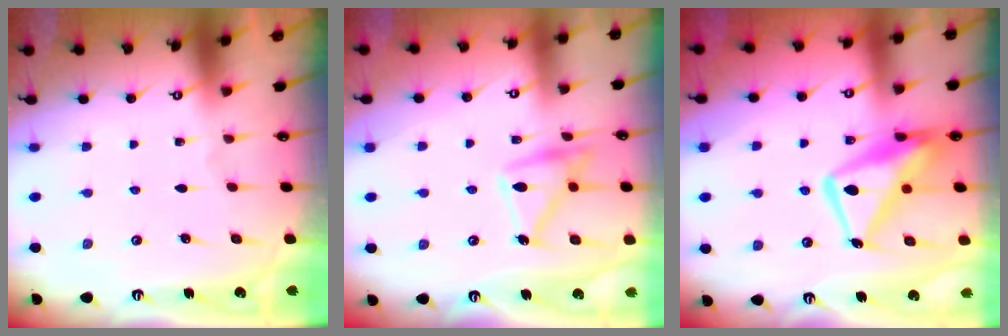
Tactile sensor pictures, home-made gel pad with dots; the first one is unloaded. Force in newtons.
{"total": 15.3, "press": 15.3, "slide": 1.1}
{"total": 15.2, "press": 15.2, "slide": 1.5}